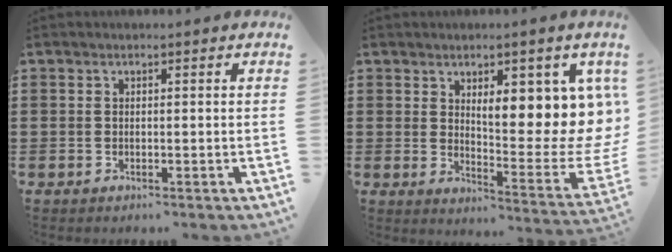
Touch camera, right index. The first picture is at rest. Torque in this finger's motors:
{"motor_torque": [1.81, 0.33, 1.05, 0.21]}